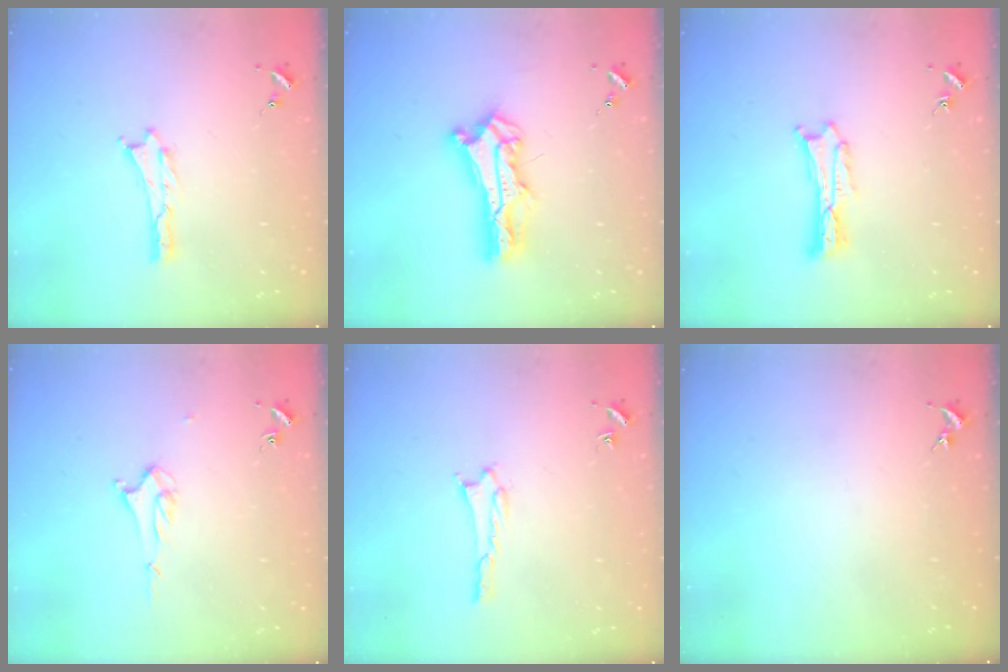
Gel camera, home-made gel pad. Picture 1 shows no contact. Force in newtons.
{"total": 8.5, "press": 8.5, "slide": 0.6}
{"total": 1.2, "press": 1.1, "slide": 0.2}
{"total": 2.1, "press": 2.1, "slide": 0.3}
{"total": 1.9, "press": 1.9, "slide": 0.2}
{"total": 0.0}